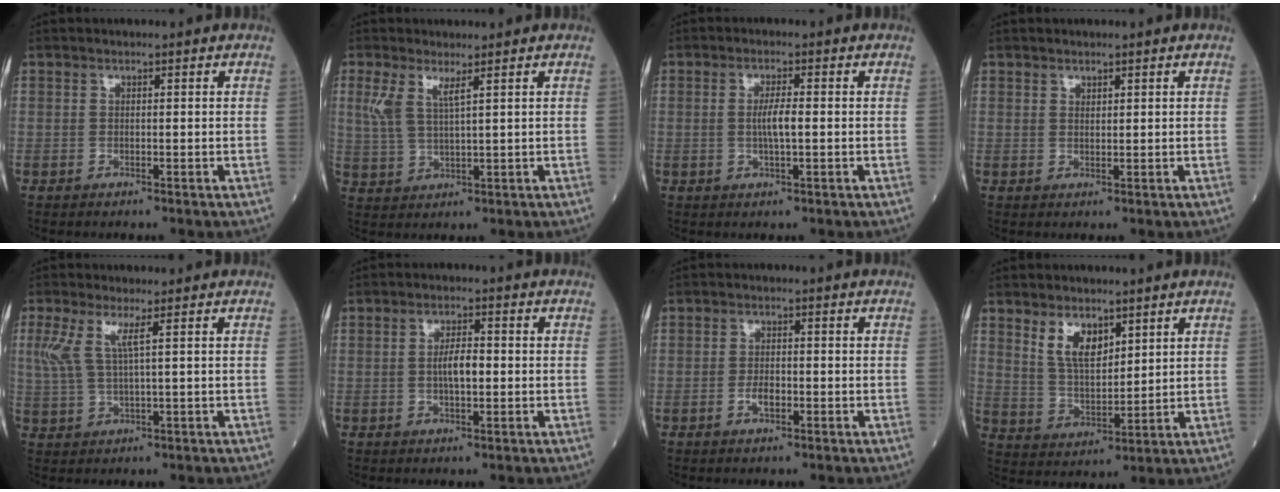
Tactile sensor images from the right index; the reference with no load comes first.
{"total": 4.5, "force": [2.3, 0.7, 3.8], "torque": [-0.093, 0.008, 0.055]}
{"total": 3.1, "force": [-0.1, 0.3, 3.1], "torque": [-0.060, -0.001, -0.003]}
{"total": 0.8, "force": [0.7, 0.3, 0.2], "torque": [0.001, -0.006, 0.011]}
{"total": 4.5, "force": [1.7, 0.2, 4.2], "torque": [-0.105, 0.012, 0.042]}
{"total": 3.6, "force": [-0.3, 1.1, 3.4], "torque": [-0.061, 0.002, -0.005]}
{"total": 2.3, "force": [-0.9, 0.9, 1.9], "torque": [-0.034, 0.003, -0.014]}
{"total": 6.3, "force": [3.7, 2.9, 4.1], "torque": [-0.081, -0.004, 0.079]}